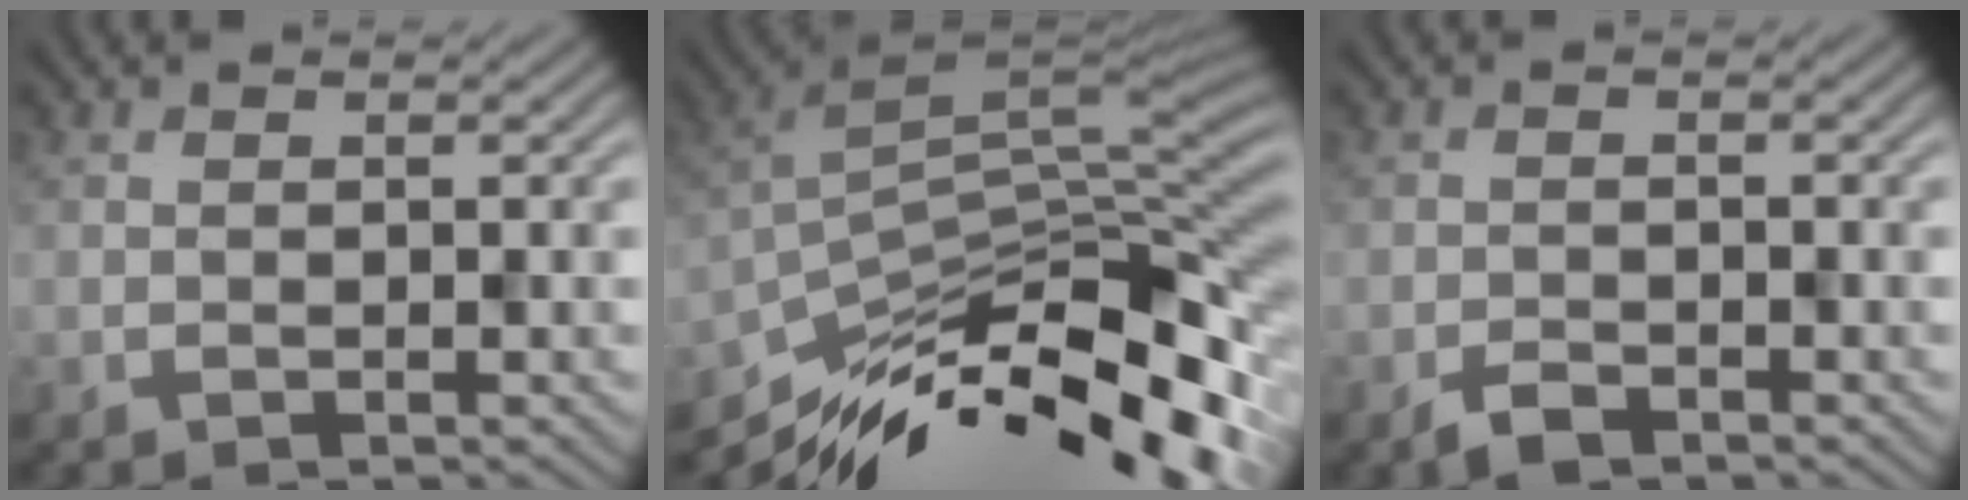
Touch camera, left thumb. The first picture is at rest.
{"total": 14.4, "force": [-8.6, 5.1, 10.3], "torque": [-0.227, -0.013, -0.140]}
{"total": 2.1, "force": [-1.6, 0.9, 1.1], "torque": [-0.021, -0.003, -0.031]}